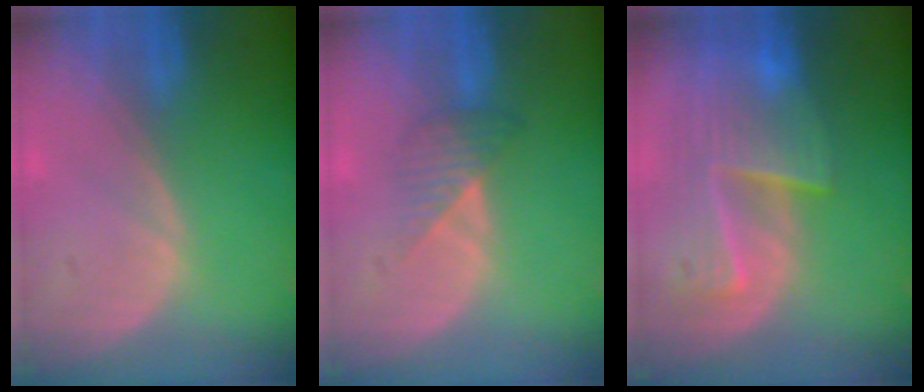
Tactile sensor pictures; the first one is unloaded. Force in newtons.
{"total": 3.3, "press": 3.2, "slide": 1.0}
{"total": 8.9, "press": 8.1, "slide": 3.7}